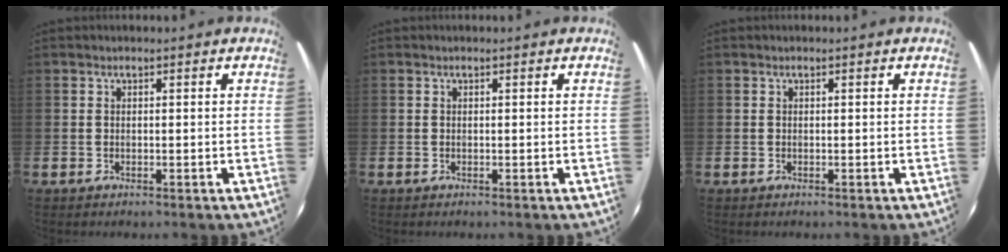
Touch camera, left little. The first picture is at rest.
{"total": 0.0}
{"total": 0.0}